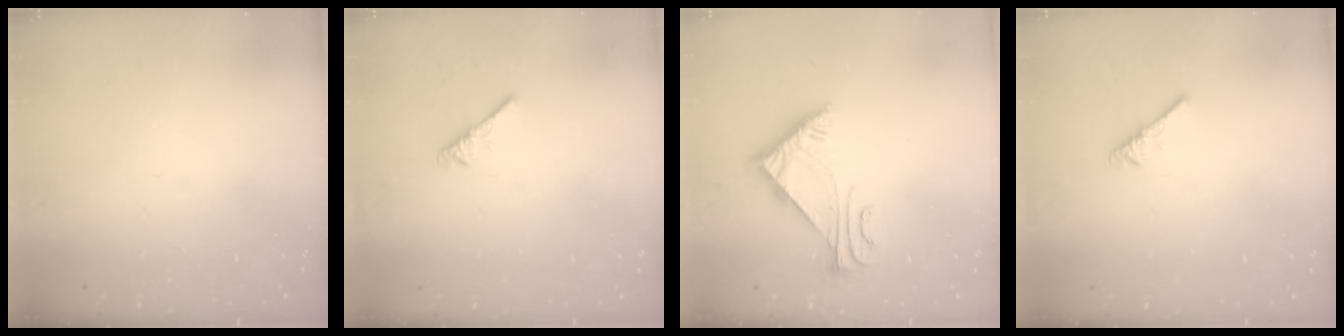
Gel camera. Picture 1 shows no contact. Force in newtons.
{"total": 2.6, "press": 2.5, "slide": 0.5}
{"total": 5.5, "press": 5.5, "slide": 0.9}
{"total": 2.6, "press": 2.5, "slide": 0.5}